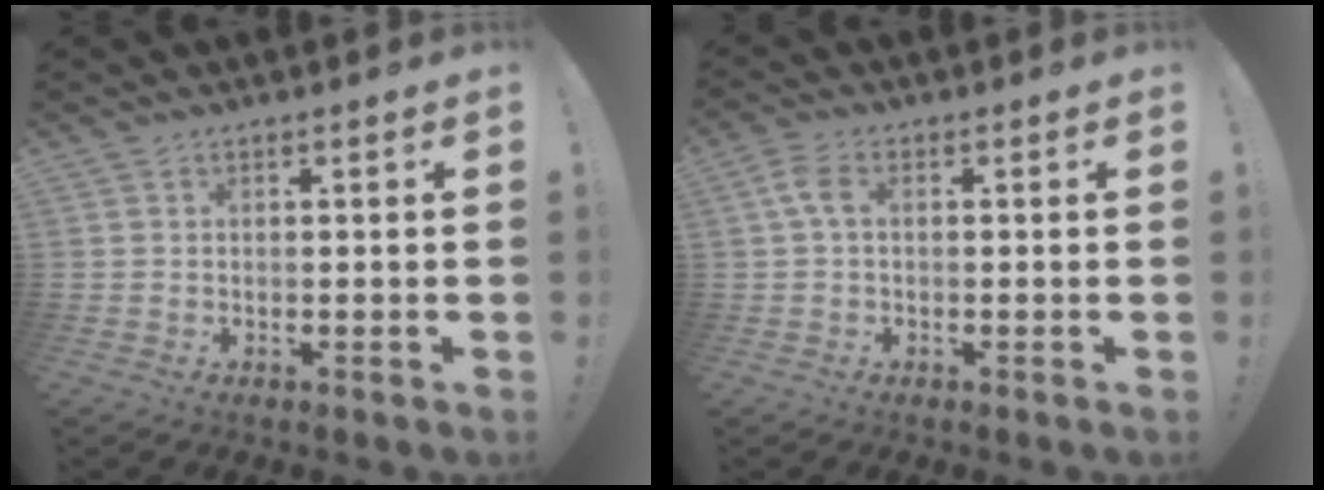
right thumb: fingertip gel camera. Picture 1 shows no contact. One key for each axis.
{"total": 4.3, "fx": 0.5, "fy": 2.5, "fz": 3.5, "tx": -0.073, "ty": 0.009, "tz": 0.011}